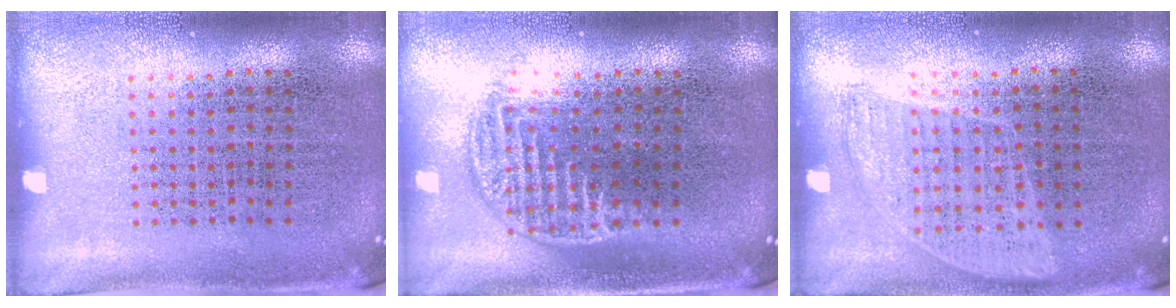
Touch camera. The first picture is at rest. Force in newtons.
{"total": 1.1, "press": 1.0, "slide": 0.5}
{"total": 0.9, "press": 0.8, "slide": 0.4}